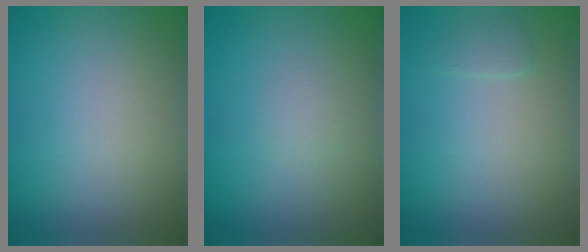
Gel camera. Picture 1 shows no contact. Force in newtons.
{"total": 0.6, "press": 0.6, "slide": 0.0}
{"total": 0.7, "press": 0.7, "slide": 0.2}